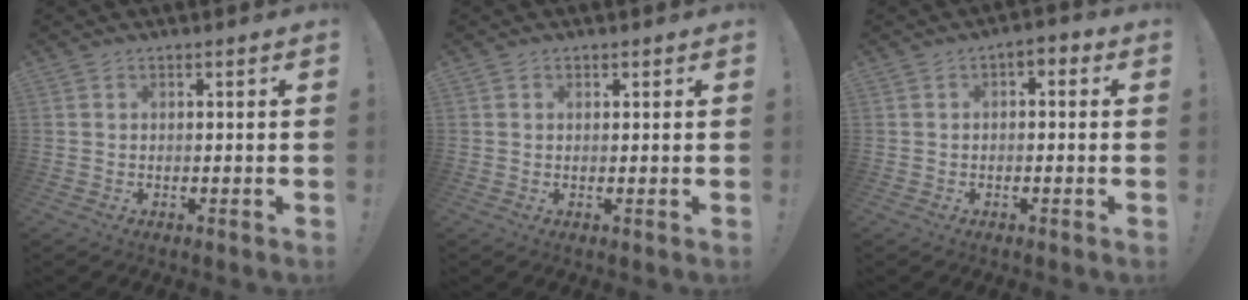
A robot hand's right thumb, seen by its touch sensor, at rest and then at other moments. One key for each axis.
{"total": 0.7, "fx": 0.5, "fy": 0.5, "fz": 0.0, "tx": 0.007, "ty": -0.003, "tz": 0.009}
{"total": 2.6, "fx": -0.9, "fy": 1.7, "fz": 1.7, "tx": -0.024, "ty": 0.010, "tz": -0.019}